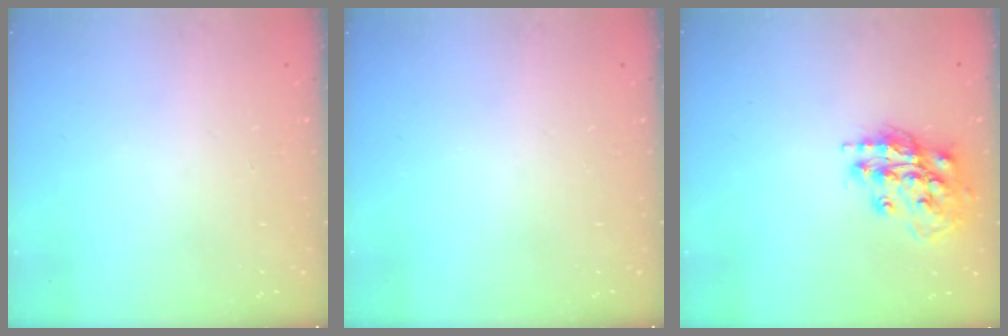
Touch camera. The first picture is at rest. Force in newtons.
{"total": 0.0}
{"total": 15.3, "press": 15.2, "slide": 1.8}